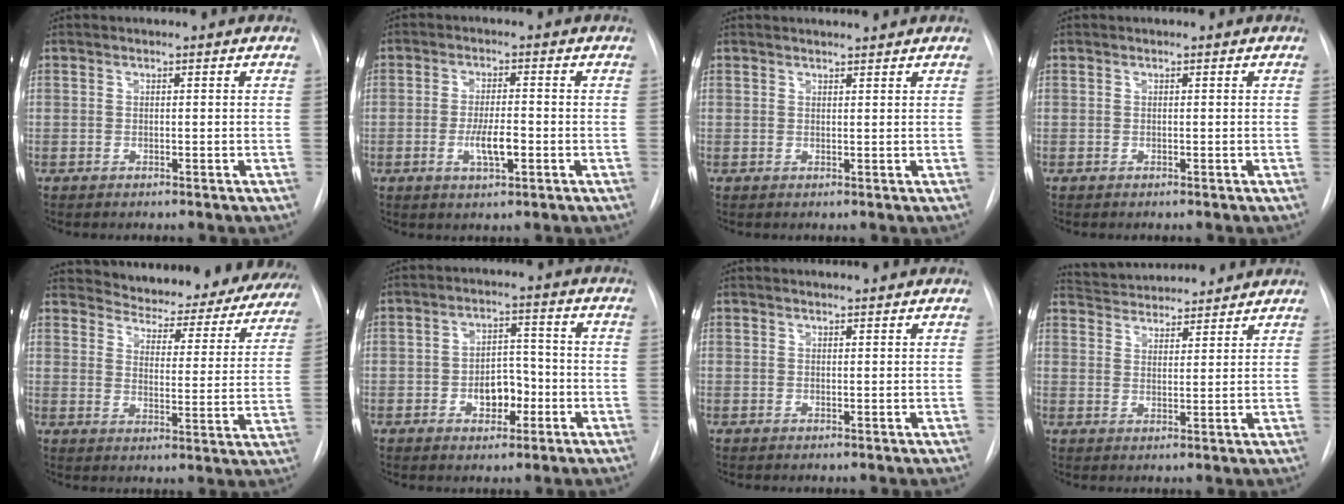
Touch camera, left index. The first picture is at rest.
{"total": 4.8, "force": [-1.4, 1.2, 4.5], "torque": [-0.083, -0.002, -0.021]}
{"total": 3.1, "force": [3.0, 0.1, 0.7], "torque": [-0.011, 0.011, 0.040]}
{"total": 0.0}
{"total": 25.6, "force": [23.9, 6.5, 6.4], "torque": [-0.087, -0.069, 0.281]}
{"total": 5.6, "force": [-1.8, 3.4, 4.0], "torque": [-0.057, 0.014, -0.025]}
{"total": 2.3, "force": [2.2, 0.0, 0.5], "torque": [-0.006, 0.009, 0.030]}
{"total": 12.4, "force": [11.9, 2.2, 2.9], "torque": [-0.047, 0.026, 0.178]}